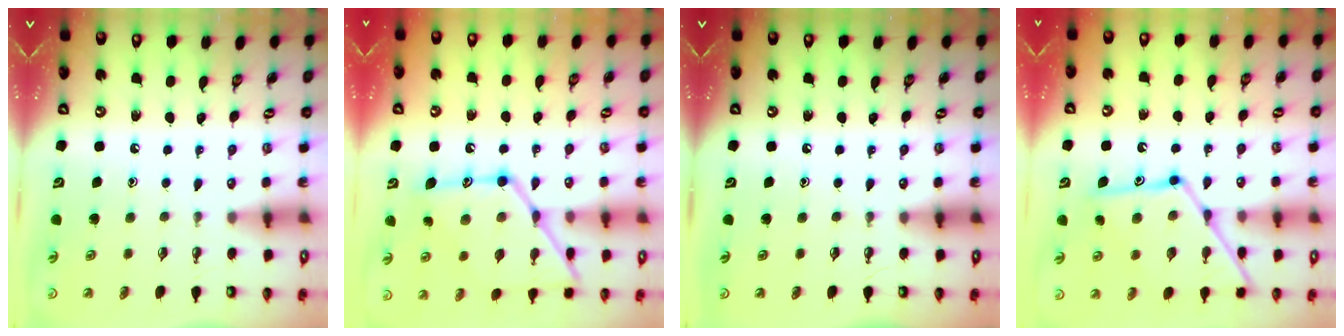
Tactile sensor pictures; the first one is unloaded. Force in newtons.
{"total": 19.2, "press": 19.2, "slide": 1.5}
{"total": 0.0}
{"total": 16.4, "press": 16.4, "slide": 1.2}